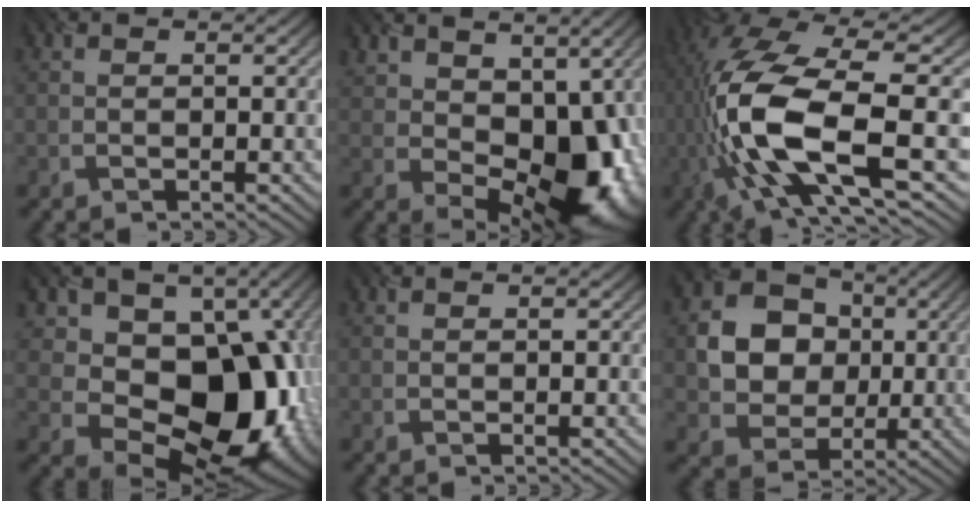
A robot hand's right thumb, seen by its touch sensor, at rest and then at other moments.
{"total": 13.2, "force": [2.4, 8.6, 9.7], "torque": [-0.146, -0.020, 0.065]}
{"total": 15.2, "force": [-1.9, 5.9, 13.9], "torque": [-0.309, -0.006, -0.021]}
{"total": 18.1, "force": [0.9, 14.0, 11.4], "torque": [-0.158, -0.009, 0.017]}
{"total": 0.0}
{"total": 9.2, "force": [0.8, 8.0, 4.4], "torque": [-0.097, 0.004, 0.007]}